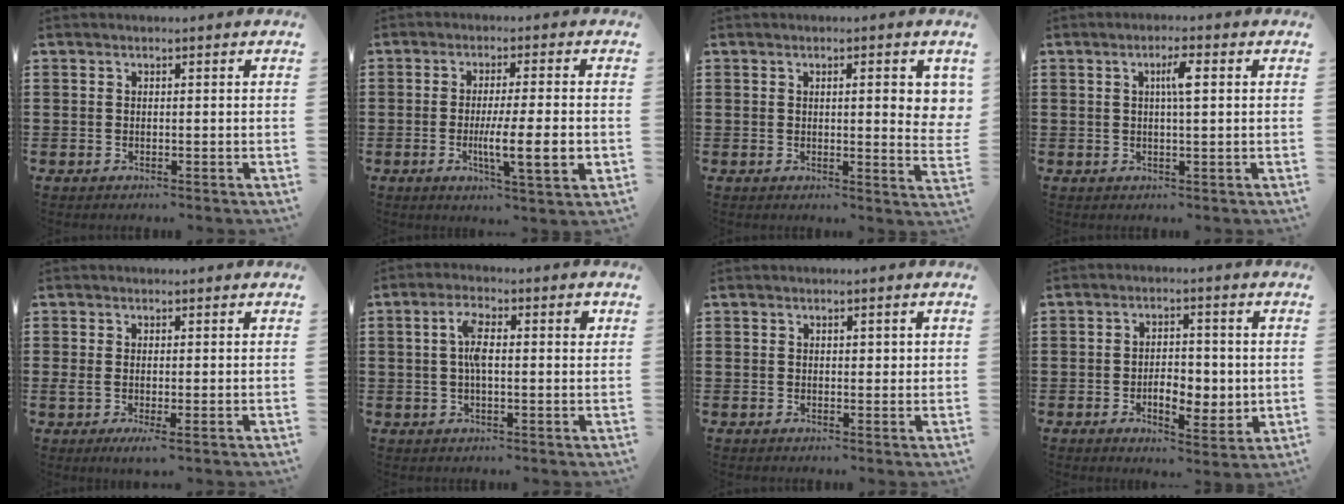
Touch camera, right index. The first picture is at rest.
{"total": 8.9, "force": [-1.6, 1.4, 8.6], "torque": [-0.140, -0.013, -0.026]}
{"total": 4.2, "force": [0.9, 0.8, 4.0], "torque": [-0.061, -0.002, 0.010]}
{"total": 3.3, "force": [0.8, 0.5, 3.2], "torque": [-0.055, 0.001, 0.007]}
{"total": 1.9, "force": [-0.5, 0.4, 1.8], "torque": [-0.049, -0.005, -0.013]}
{"total": 5.5, "force": [0.6, 2.0, 5.1], "torque": [-0.097, 0.003, 0.003]}
{"total": 1.0, "force": [0.4, 0.6, 0.6], "torque": [-0.005, 0.003, 0.006]}
{"total": 5.7, "force": [-0.9, 3.3, 4.5], "torque": [-0.068, 0.002, -0.020]}